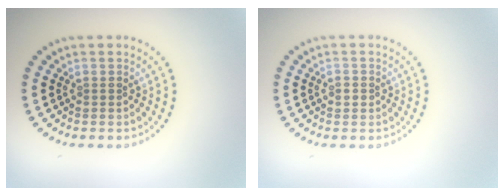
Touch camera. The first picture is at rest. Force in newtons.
{"total": 1.0, "press": 0.9, "slide": 0.4}